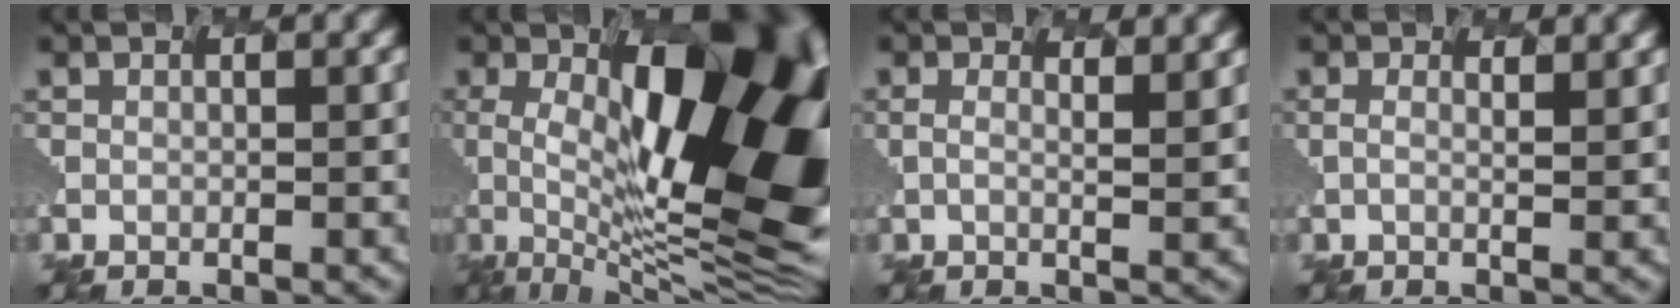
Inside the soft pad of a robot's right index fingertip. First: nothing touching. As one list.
[{"total": 16.5, "force": [2.7, 6.7, 14.8], "torque": [-0.212, 0.008, 0.040]}, {"total": 2.0, "force": [1.7, 0.5, 0.8], "torque": [-0.004, 0.034, -0.010]}, {"total": 1.3, "force": [1.2, 0.3, 0.3], "torque": [0.003, 0.028, -0.014]}]